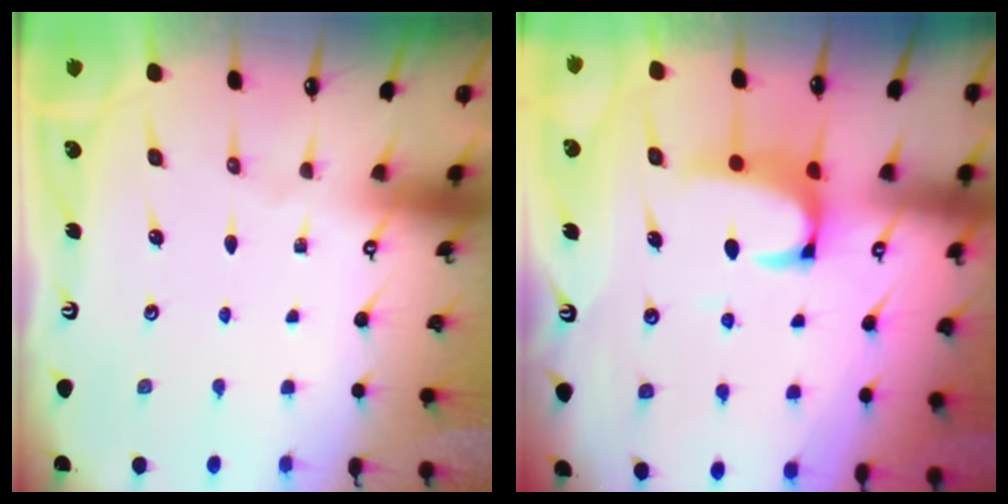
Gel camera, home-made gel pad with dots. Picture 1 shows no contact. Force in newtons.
{"total": 2.6, "press": 2.4, "slide": 1.1}